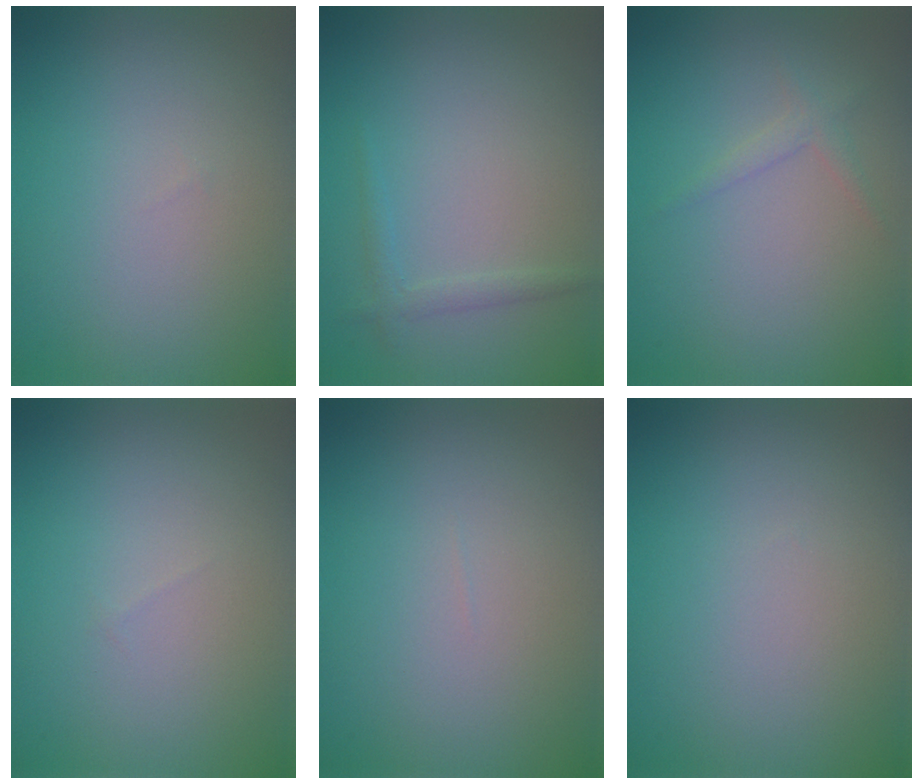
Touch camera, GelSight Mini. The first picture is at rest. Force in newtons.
{"total": 1.2, "press": 1.2, "slide": 0.0}
{"total": 1.1, "press": 1.1, "slide": 0.1}
{"total": 0.0}
{"total": 0.0}
{"total": 0.0}